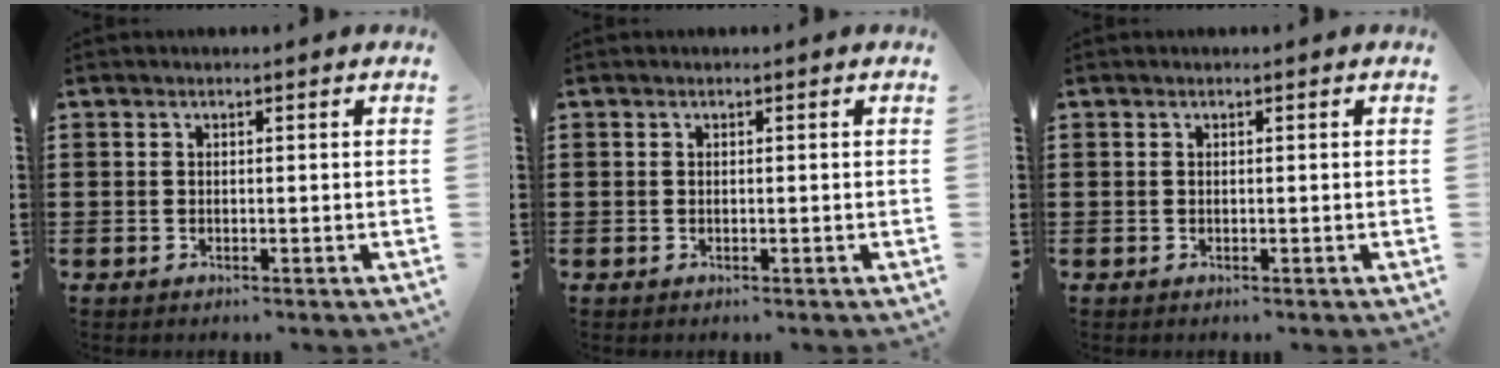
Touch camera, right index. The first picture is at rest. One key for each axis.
{"total": 0.0}
{"total": 0.0}